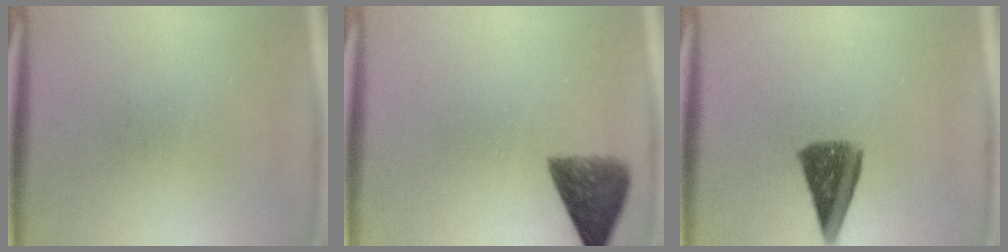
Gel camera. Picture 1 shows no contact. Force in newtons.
{"total": 6.5}
{"total": 8.1}